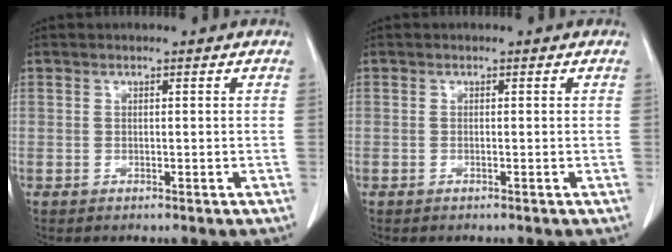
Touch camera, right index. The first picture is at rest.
{"total": 0.0}